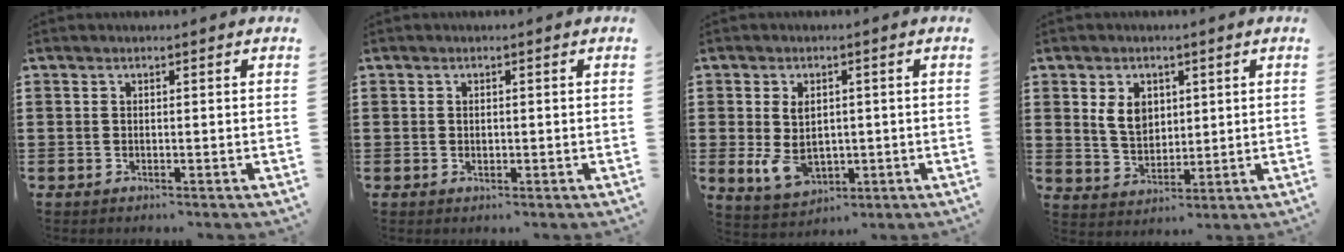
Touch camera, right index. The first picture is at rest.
{"total": 0.7, "force": [0.1, 0.4, 0.5], "torque": [-0.011, 0.001, 0.001]}
{"total": 5.8, "force": [-0.4, 3.9, 4.3], "torque": [-0.103, 0.002, -0.011]}
{"total": 5.4, "force": [1.6, 3.9, 3.4], "torque": [-0.088, 0.008, 0.026]}